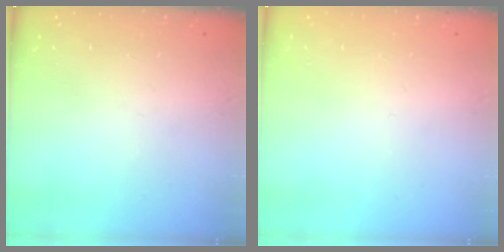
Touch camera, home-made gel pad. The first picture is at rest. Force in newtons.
{"total": 0.0}